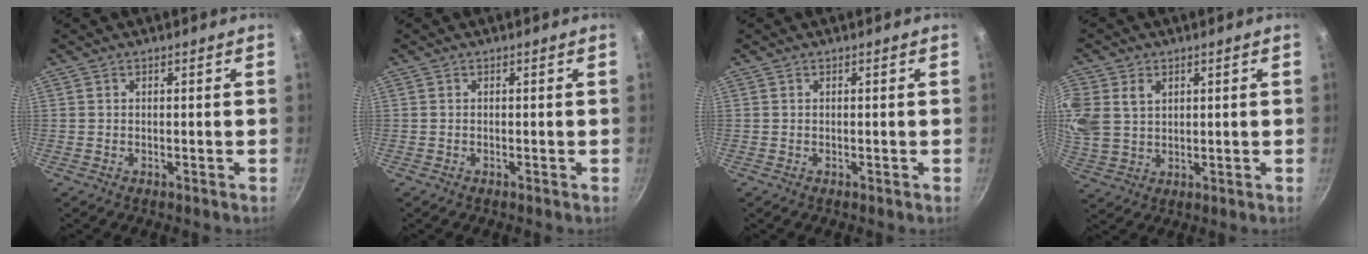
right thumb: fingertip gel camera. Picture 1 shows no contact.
{"total": 0.0}
{"total": 0.0}
{"total": 13.5, "force": [3.9, 10.5, 7.6], "torque": [-0.190, 0.019, 0.084]}